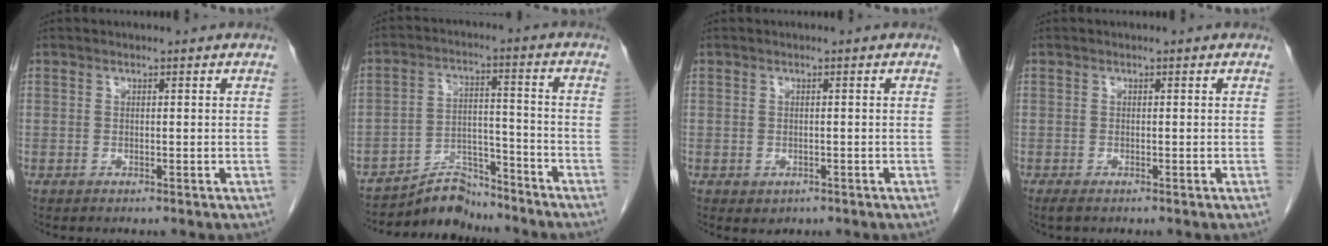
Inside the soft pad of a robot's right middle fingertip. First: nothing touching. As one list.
[{"total": 7.3, "force": [-7.2, 1.5, 0.0], "torque": [0.000, 0.020, -0.123]}, {"total": 1.3, "force": [-0.6, 1.1, 0.6], "torque": [-0.008, 0.001, 0.001]}, {"total": 1.4, "force": [-1.0, 0.5, 0.8], "torque": [-0.014, -0.004, -0.015]}]